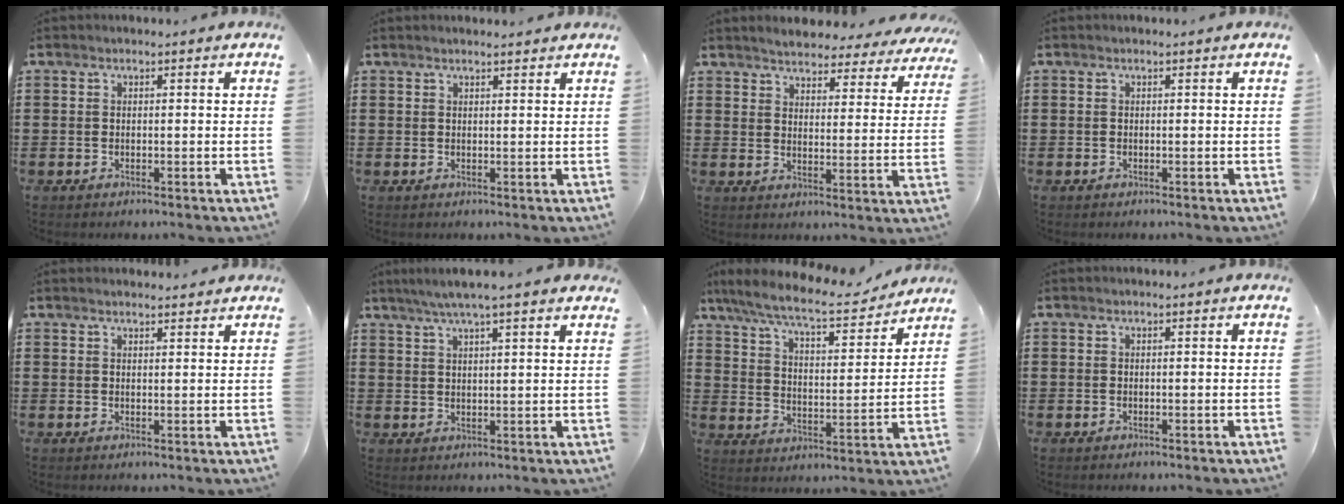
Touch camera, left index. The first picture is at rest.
{"total": 1.0, "force": [0.9, 0.0, 0.4], "torque": [-0.009, -0.001, 0.018]}
{"total": 4.2, "force": [4.2, 0.2, 0.5], "torque": [-0.034, -0.026, 0.070]}
{"total": 0.0}
{"total": 1.5, "force": [1.5, 0.1, 0.2], "torque": [-0.007, 0.002, 0.029]}
{"total": 4.4, "force": [3.6, -0.2, 2.7], "torque": [-0.061, -0.007, 0.062]}
{"total": 8.9, "force": [7.8, 0.6, 4.2], "torque": [-0.113, -0.041, 0.132]}
{"total": 0.0}